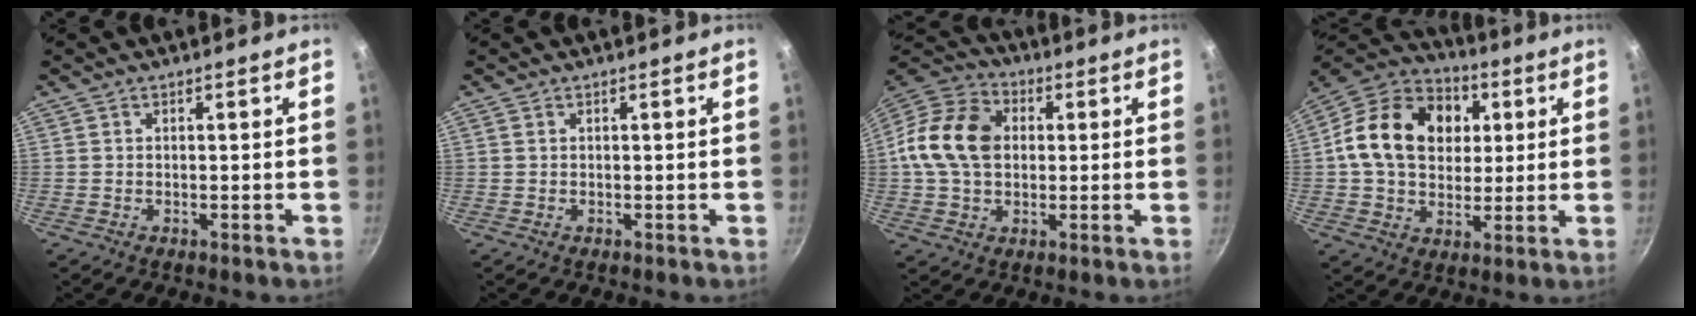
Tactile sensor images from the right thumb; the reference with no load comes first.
{"total": 0.0}
{"total": 15.0, "force": [1.2, 11.3, 9.9], "torque": [-0.165, 0.023, 0.006]}
{"total": 20.1, "force": [3.8, 15.2, 12.5], "torque": [-0.190, 0.018, 0.054]}